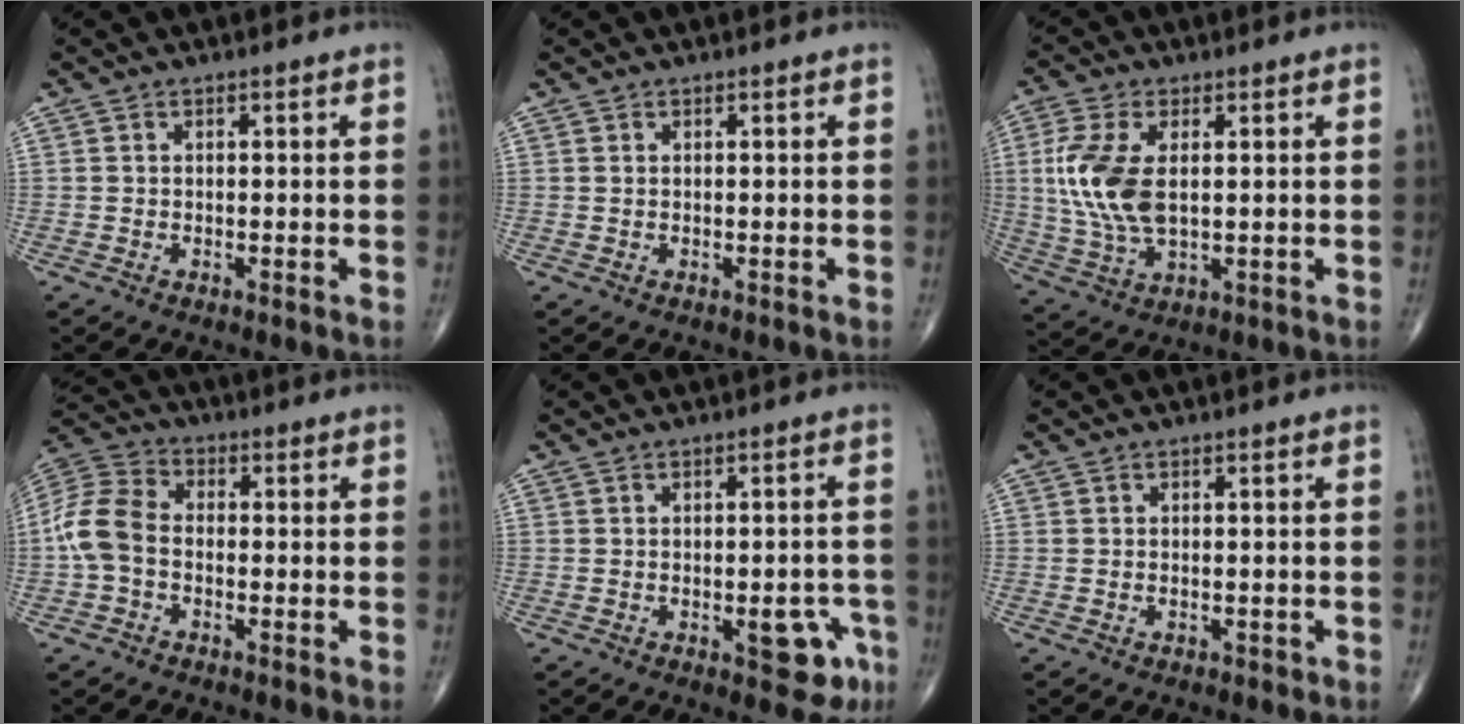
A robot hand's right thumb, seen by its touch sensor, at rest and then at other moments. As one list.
[{"total": 0.0}, {"total": 12.1, "force": [1.4, 6.4, 10.2], "torque": [-0.231, -0.006, 0.033]}, {"total": 9.4, "force": [-1.4, 6.3, 6.8], "torque": [-0.143, 0.027, -0.043]}, {"total": 7.2, "force": [-2.8, 3.3, 5.7], "torque": [-0.044, 0.013, -0.027]}, {"total": 0.9, "force": [-0.3, 0.6, 0.6], "torque": [-0.014, 0.004, -0.002]}]